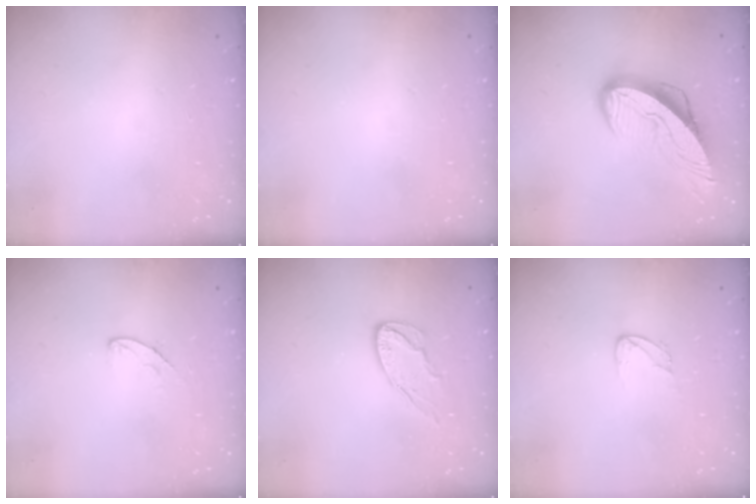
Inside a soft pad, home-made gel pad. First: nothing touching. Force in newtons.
{"total": 0.0}
{"total": 11.9, "press": 11.8, "slide": 1.3}
{"total": 5.2, "press": 5.1, "slide": 0.4}
{"total": 7.5, "press": 7.5, "slide": 0.2}
{"total": 2.9, "press": 2.9, "slide": 0.2}